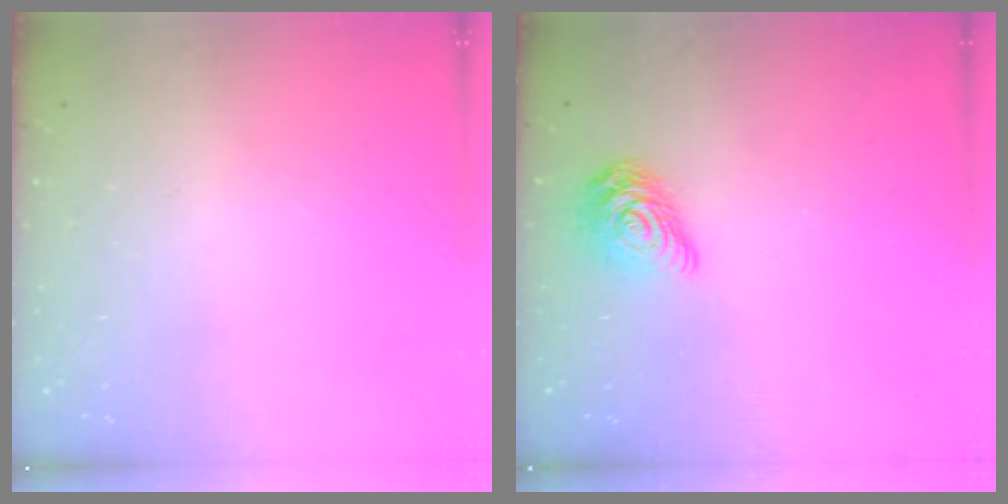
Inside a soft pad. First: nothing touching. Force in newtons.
{"total": 11.1, "press": 11.1, "slide": 0.5}